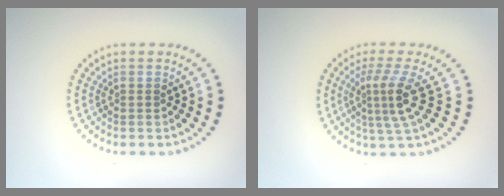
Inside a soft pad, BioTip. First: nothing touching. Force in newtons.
{"total": 3.7, "press": 2.5, "slide": 2.8}